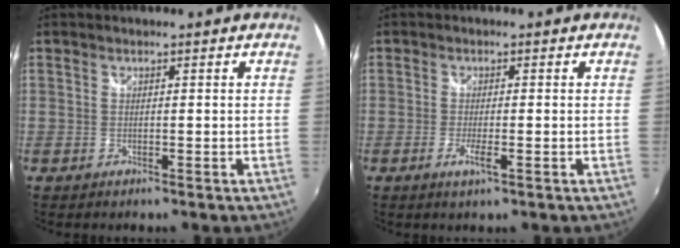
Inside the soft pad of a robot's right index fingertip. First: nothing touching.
{"total": 2.5, "force": [-1.1, 0.1, 2.2], "torque": [-0.046, -0.005, -0.022]}